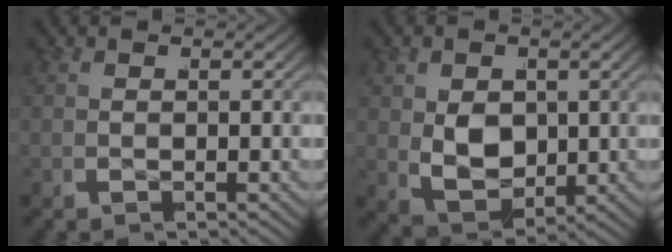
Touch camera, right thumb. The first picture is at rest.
{"total": 6.4, "force": [0.2, 4.5, 4.6], "torque": [-0.115, -0.036, 0.021]}